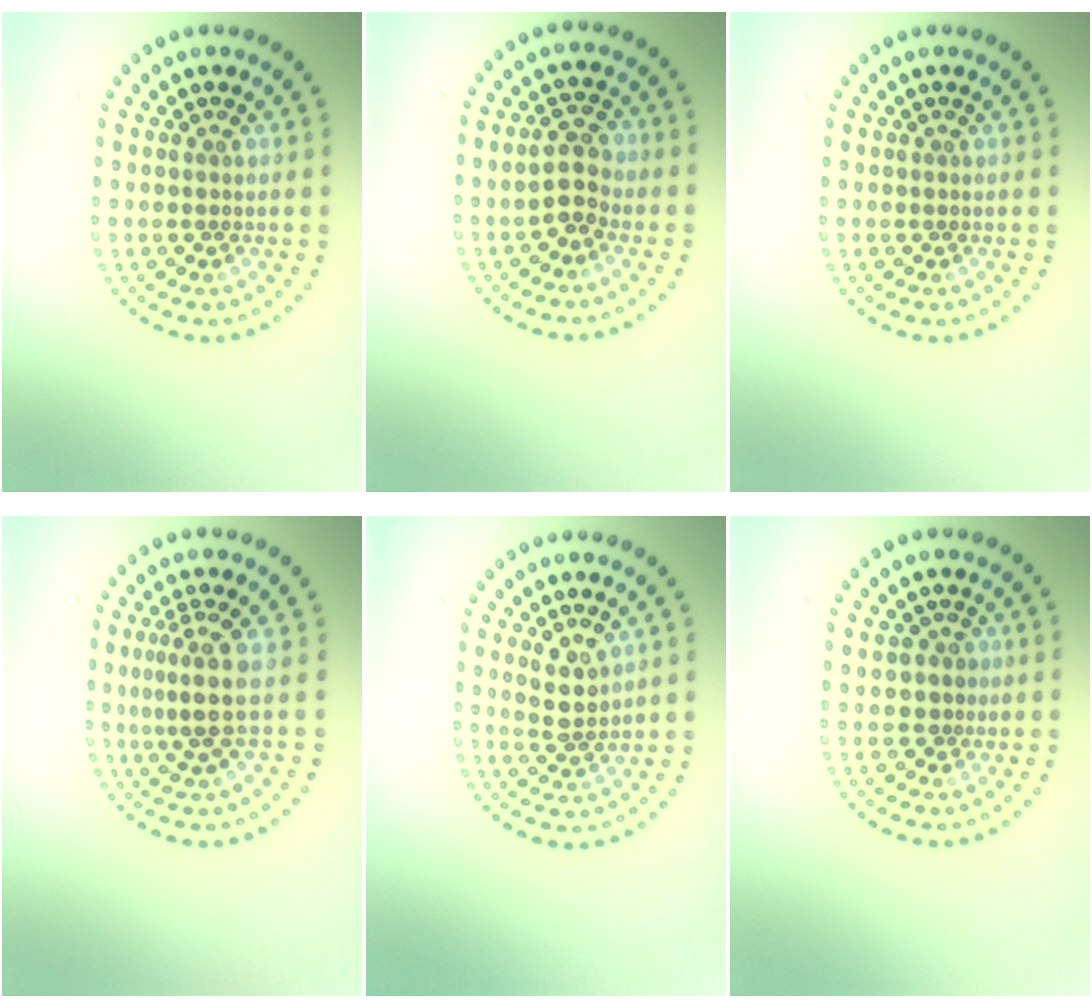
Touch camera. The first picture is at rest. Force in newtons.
{"total": 2.9, "press": 2.8, "slide": 0.7}
{"total": 0.0}
{"total": 2.9, "press": 2.0, "slide": 2.1}
{"total": 2.5, "press": 2.2, "slide": 1.1}
{"total": 1.1, "press": 0.8, "slide": 0.7}